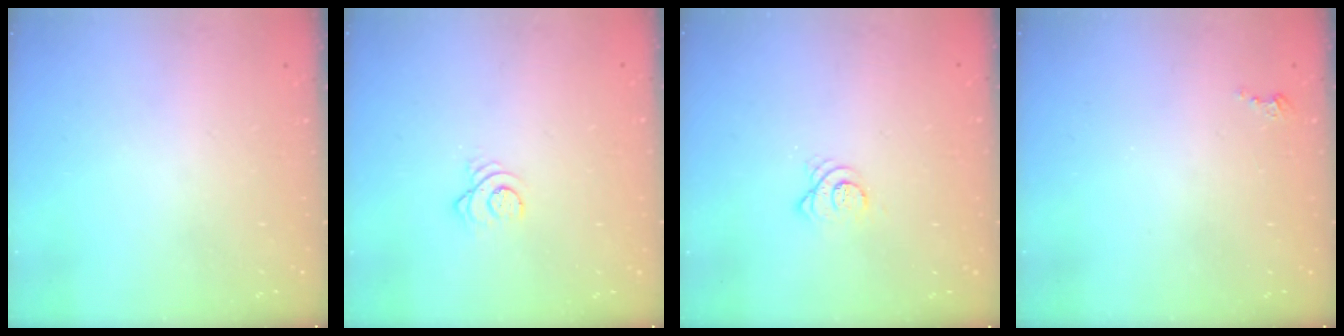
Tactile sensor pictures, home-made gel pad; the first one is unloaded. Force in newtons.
{"total": 3.0, "press": 3.0, "slide": 0.4}
{"total": 3.7, "press": 3.7, "slide": 0.1}
{"total": 2.3, "press": 2.3, "slide": 0.3}